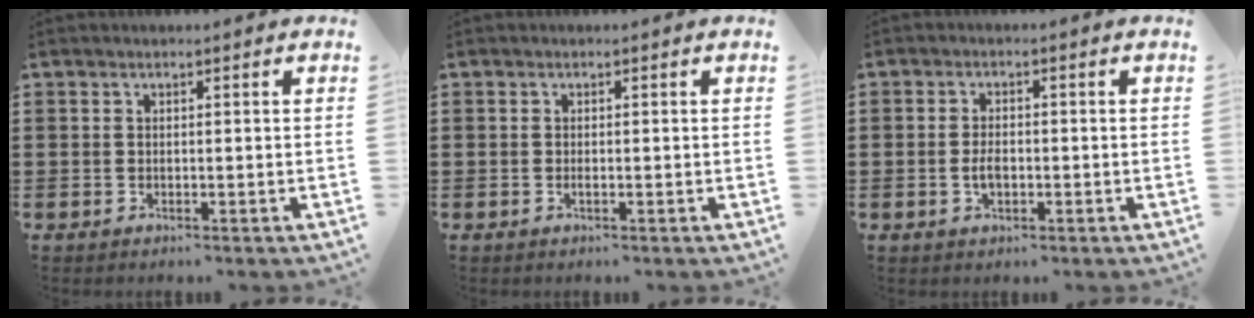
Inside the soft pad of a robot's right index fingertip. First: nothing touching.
{"total": 0.5, "force": [-0.2, 0.1, 0.5], "torque": [-0.009, -0.003, -0.004]}
{"total": 2.7, "force": [-0.6, 1.3, 2.2], "torque": [-0.042, 0.002, -0.011]}